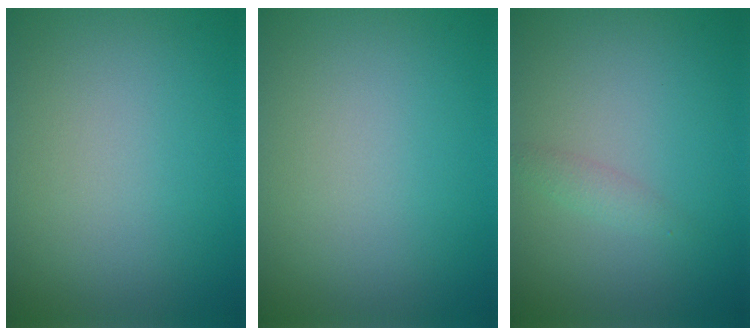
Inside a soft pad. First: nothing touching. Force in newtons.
{"total": 0.0}
{"total": 1.0, "press": 1.0, "slide": 0.0}